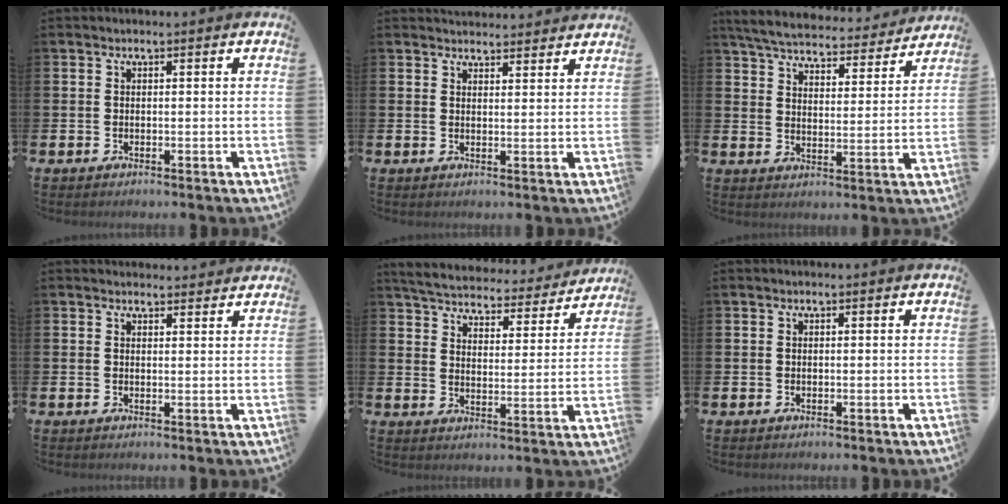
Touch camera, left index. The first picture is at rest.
{"total": 3.0, "force": [2.9, 0.6, -0.1], "torque": [0.010, -0.020, 0.050]}
{"total": 5.7, "force": [5.6, 0.8, 1.2], "torque": [-0.040, -0.044, 0.092]}
{"total": 1.8, "force": [1.8, 0.4, -0.2], "torque": [0.015, -0.010, 0.030]}
{"total": 5.4, "force": [5.3, 0.8, 0.9], "torque": [-0.043, -0.041, 0.089]}
{"total": 0.0}